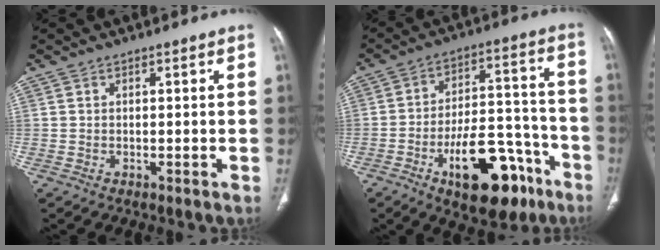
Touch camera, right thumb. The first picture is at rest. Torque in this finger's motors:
{"motor_torque": [3.66, 1.39, 1.38, -1.39, 0.45]}